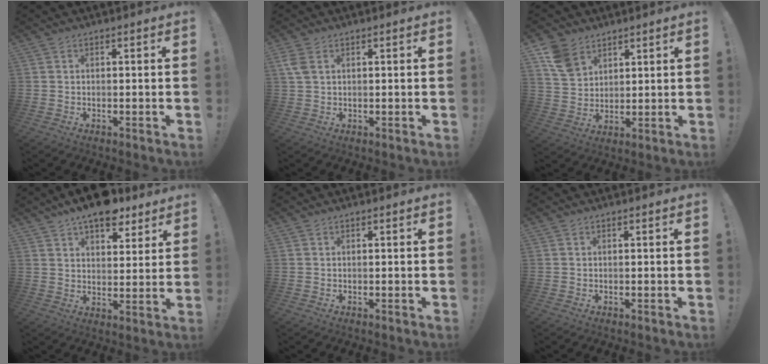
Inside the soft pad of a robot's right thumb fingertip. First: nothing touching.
{"total": 3.4, "force": [1.4, 1.8, 2.6], "torque": [-0.060, 0.000, 0.025]}
{"total": 9.6, "force": [6.1, 6.5, 3.6], "torque": [-0.053, -0.031, 0.123]}
{"total": 11.6, "force": [8.6, 5.0, 5.9], "torque": [-0.085, -0.051, 0.153]}
{"total": 0.0}
{"total": 0.0}